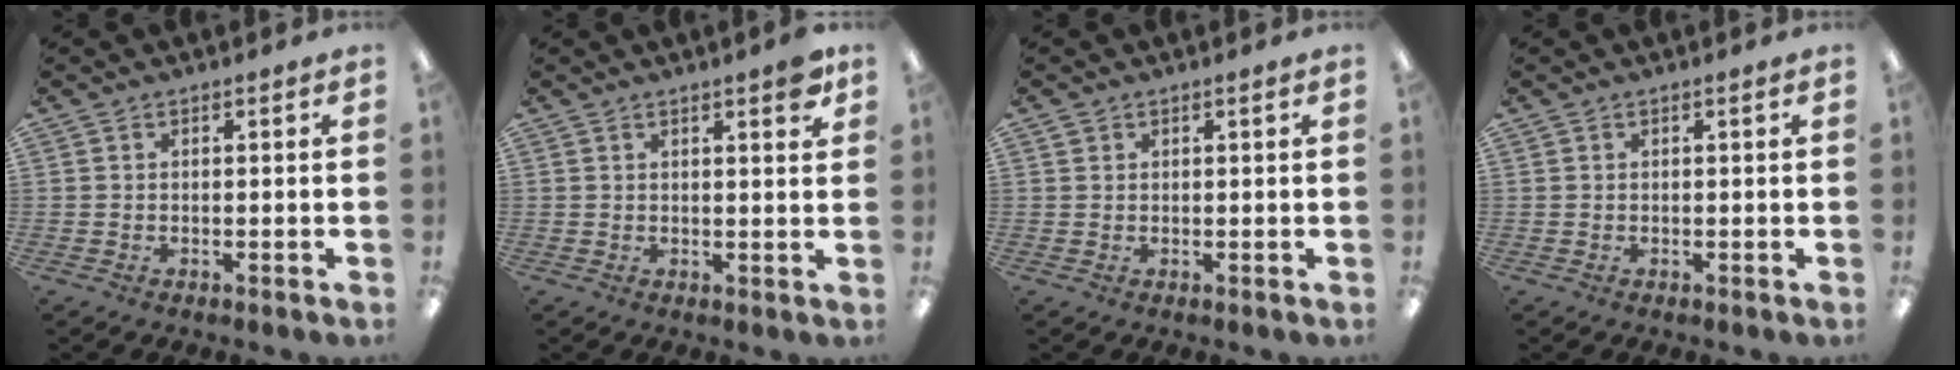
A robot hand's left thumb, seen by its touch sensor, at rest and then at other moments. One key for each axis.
{"total": 4.1, "fx": 2.6, "fy": 0.7, "fz": 3.1, "tx": -0.049, "ty": -0.006, "tz": 0.041}
{"total": 1.4, "fx": 0.8, "fy": 0.6, "fz": 0.9, "tx": -0.018, "ty": 0.002, "tz": 0.015}
{"total": 0.8, "fx": 0.4, "fy": 0.1, "fz": 0.7, "tx": -0.013, "ty": 0.001, "tz": 0.006}